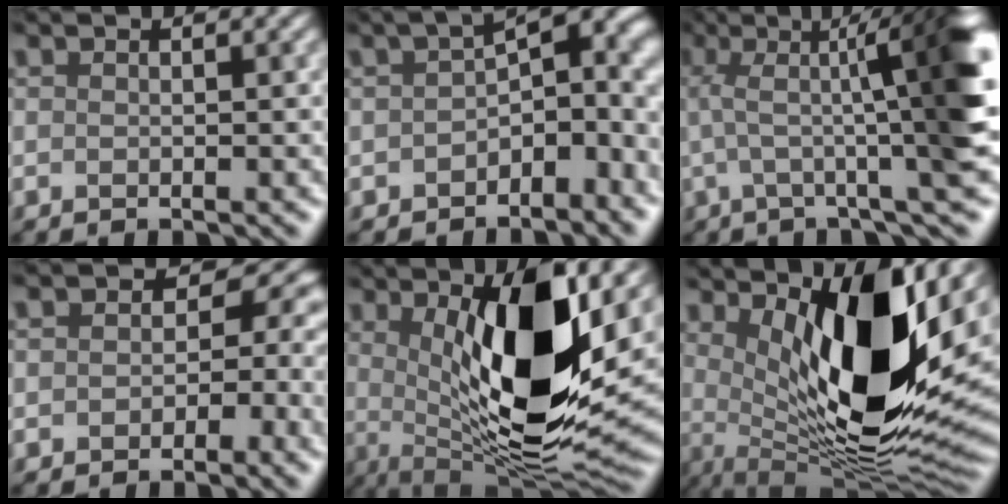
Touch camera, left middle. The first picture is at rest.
{"total": 4.7, "force": [-1.2, 2.7, 3.6], "torque": [-0.040, 0.004, -0.030]}
{"total": 7.2, "force": [1.9, 1.2, 6.9], "torque": [-0.113, 0.005, 0.032]}
{"total": 2.6, "force": [-0.3, 2.0, 1.6], "torque": [-0.010, 0.003, -0.017]}
{"total": 11.1, "force": [2.8, 3.3, 10.2], "torque": [-0.166, -0.017, 0.050]}
{"total": 12.3, "force": [3.9, 3.9, 10.9], "torque": [-0.162, -0.029, 0.067]}